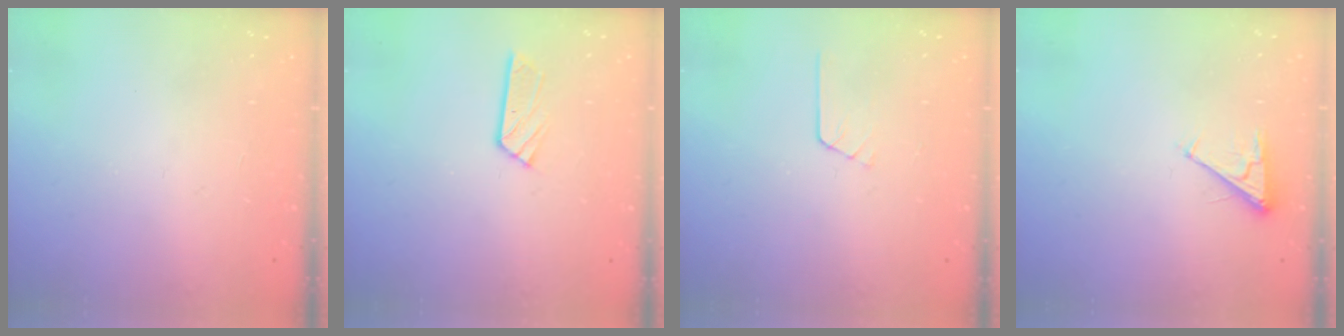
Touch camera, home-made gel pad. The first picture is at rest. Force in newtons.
{"total": 4.0, "press": 4.0, "slide": 0.3}
{"total": 3.3, "press": 3.3, "slide": 0.3}
{"total": 2.8, "press": 2.8, "slide": 0.4}